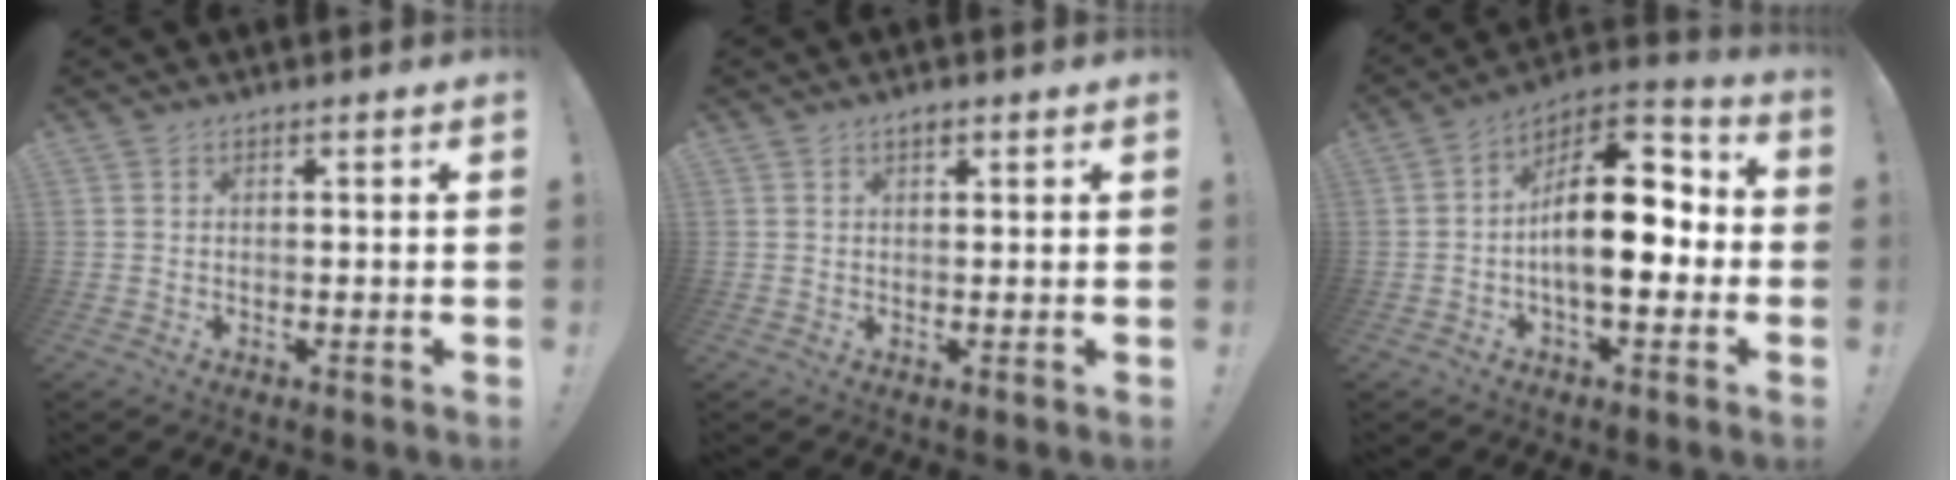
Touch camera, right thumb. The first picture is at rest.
{"total": 1.3, "force": [0.9, 0.5, 0.8], "torque": [-0.013, 0.000, 0.014]}
{"total": 18.6, "force": [-0.6, 9.6, 15.9], "torque": [-0.247, 0.008, -0.010]}